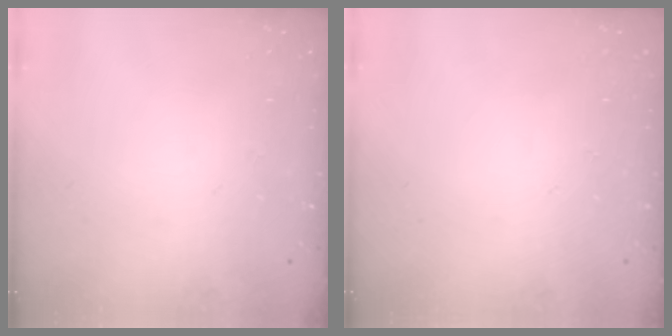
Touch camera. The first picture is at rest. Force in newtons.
{"total": 0.0}